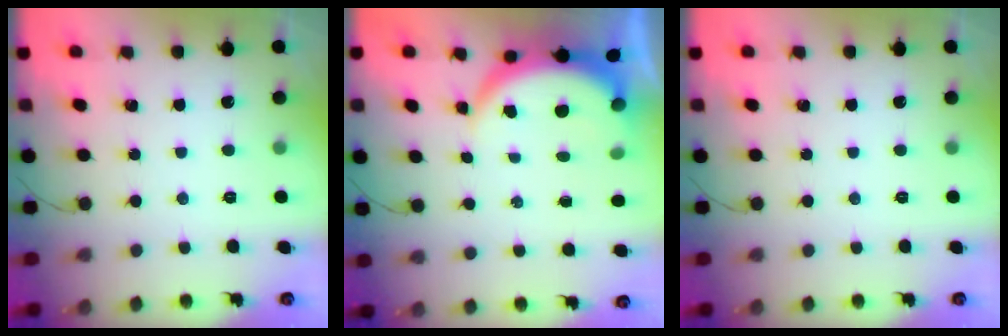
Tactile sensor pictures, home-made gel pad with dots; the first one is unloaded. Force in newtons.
{"total": 6.6, "press": 6.6, "slide": 0.9}
{"total": 0.0}